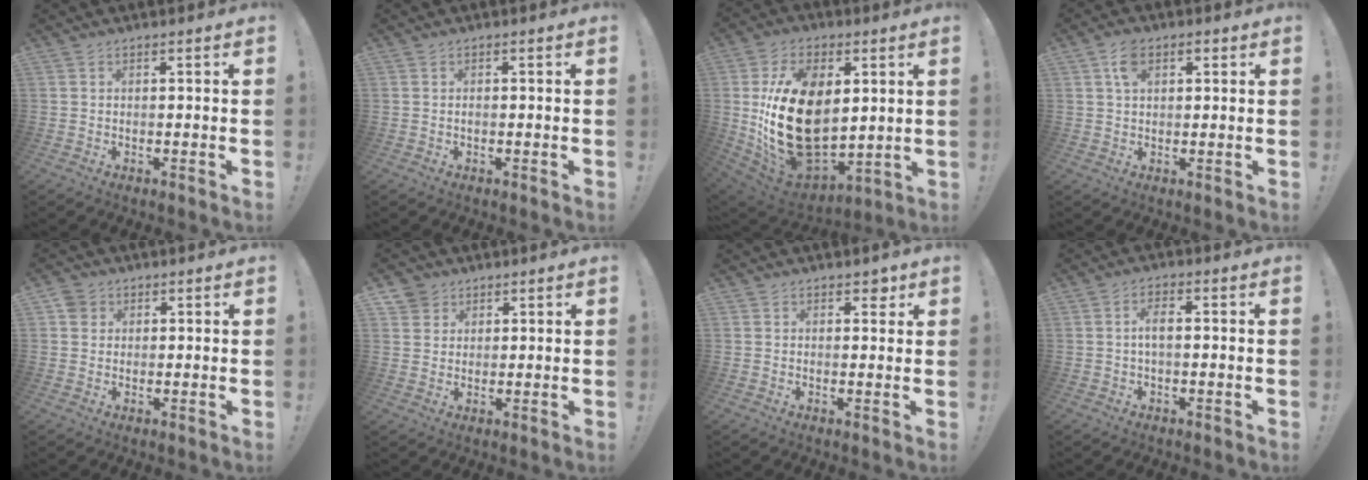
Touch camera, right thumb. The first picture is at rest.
{"total": 0.5, "force": [-0.4, 0.2, 0.2], "torque": [-0.004, 0.000, -0.007]}
{"total": 28.1, "force": [2.2, 18.1, 21.4], "torque": [-0.417, -0.025, 0.052]}
{"total": 5.5, "force": [2.1, 3.5, 3.7], "torque": [-0.055, 0.004, 0.036]}
{"total": 3.7, "force": [1.5, 3.2, 1.0], "torque": [-0.013, 0.000, 0.029]}
{"total": 4.3, "force": [2.6, 3.4, 0.3], "torque": [0.002, -0.016, 0.048]}
{"total": 2.7, "force": [1.6, 1.6, 1.3], "torque": [0.001, -0.010, 0.023]}
{"total": 3.8, "force": [-0.1, 1.3, 3.6], "torque": [-0.073, 0.005, -0.005]}